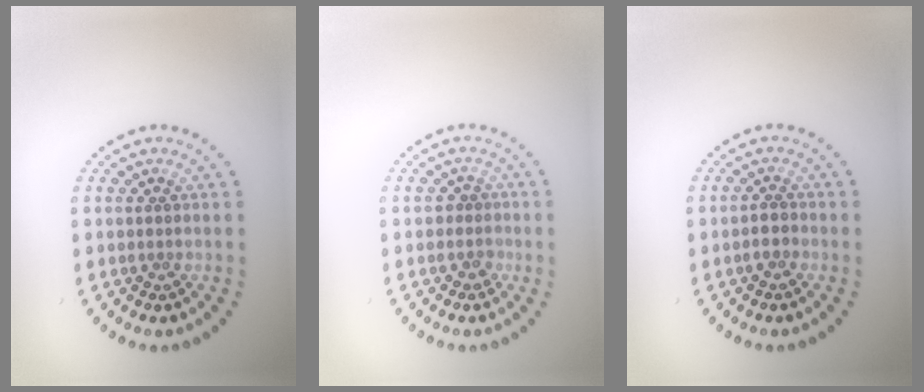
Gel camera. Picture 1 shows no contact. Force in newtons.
{"total": 1.4, "press": 1.2, "slide": 0.8}
{"total": 1.2, "press": 1.0, "slide": 0.6}